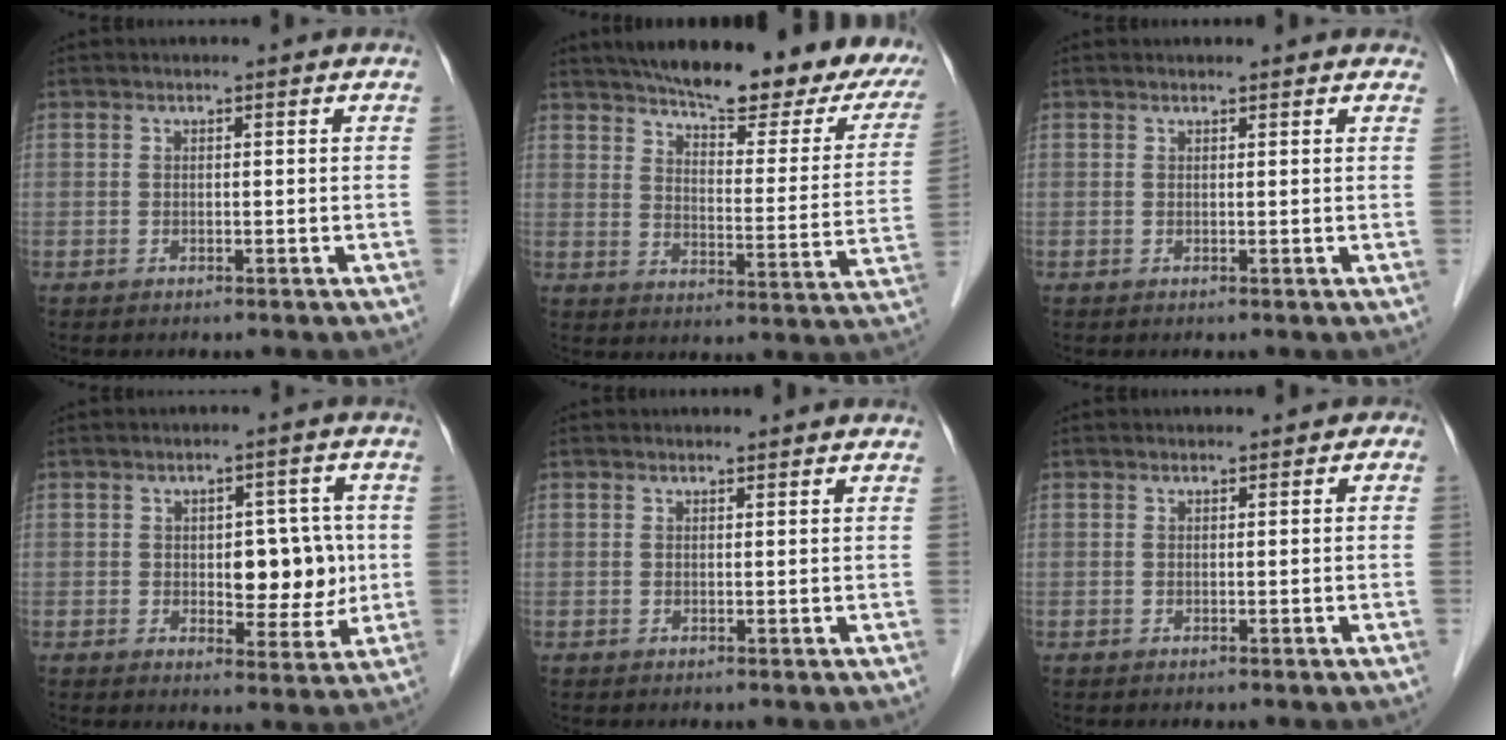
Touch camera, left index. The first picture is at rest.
{"total": 24.4, "force": [19.6, 5.3, 13.6], "torque": [-0.184, -0.017, 0.239]}
{"total": 2.8, "force": [2.6, 1.0, 0.7], "torque": [-0.009, 0.015, 0.020]}
{"total": 6.7, "force": [0.1, 3.9, 5.5], "torque": [-0.065, 0.012, 0.010]}
{"total": 1.9, "force": [1.8, 0.4, 0.2], "torque": [-0.015, 0.010, 0.019]}
{"total": 0.6, "force": [0.2, 0.5, 0.2], "torque": [0.002, 0.012, 0.000]}